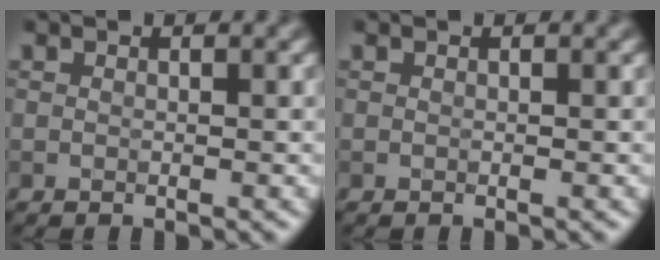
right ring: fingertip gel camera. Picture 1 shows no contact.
{"total": 0.0}